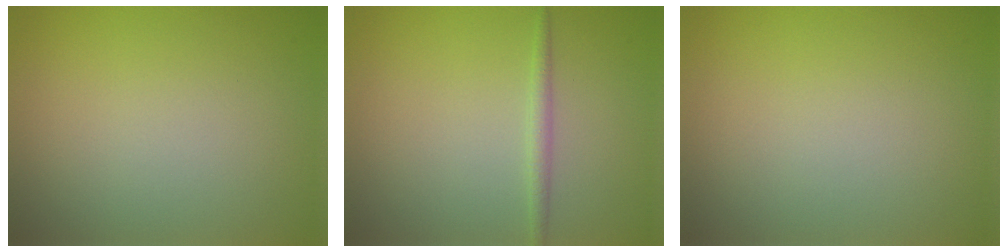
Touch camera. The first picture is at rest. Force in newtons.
{"total": 1.2, "press": 1.2, "slide": 0.0}
{"total": 0.0}